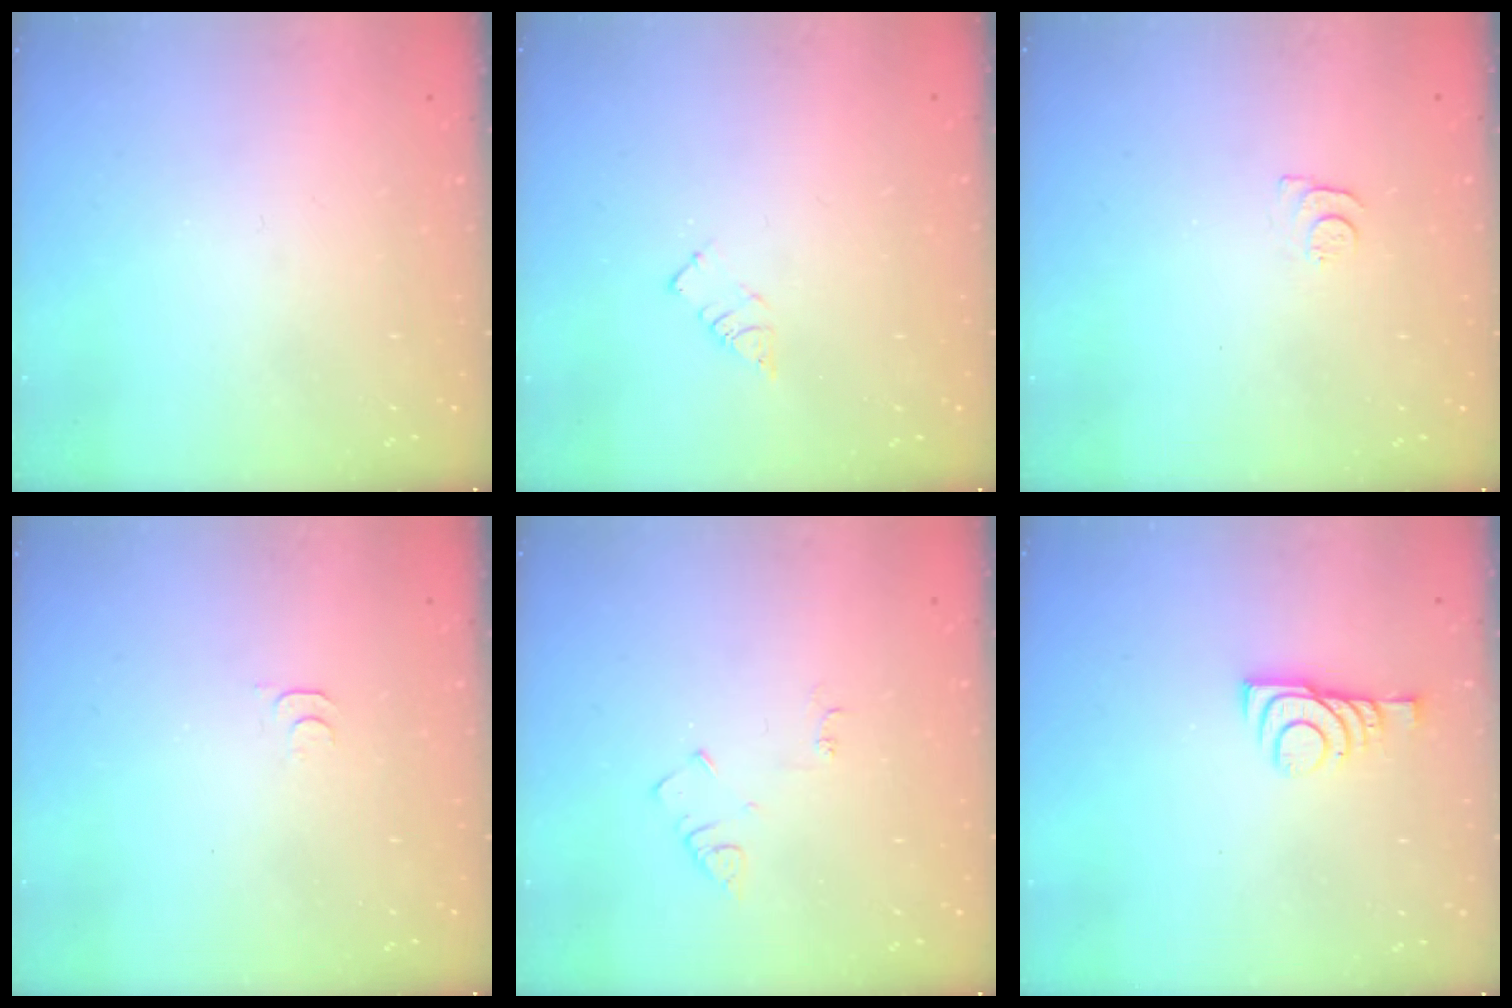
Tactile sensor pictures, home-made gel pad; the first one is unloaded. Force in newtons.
{"total": 3.7, "press": 3.6, "slide": 0.4}
{"total": 5.6, "press": 5.6, "slide": 0.7}
{"total": 4.9, "press": 4.9, "slide": 0.5}
{"total": 4.8, "press": 4.8, "slide": 0.8}
{"total": 6.7, "press": 6.7, "slide": 0.8}